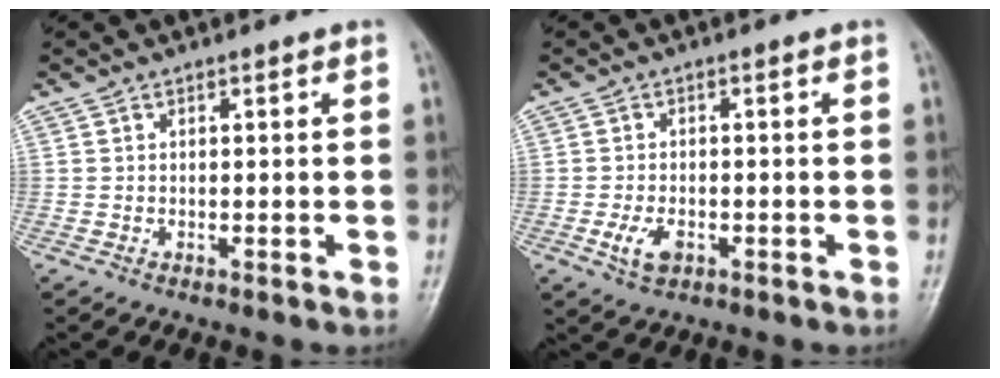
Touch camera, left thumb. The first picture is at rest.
{"total": 3.7, "force": [-1.6, 2.2, 2.5], "torque": [-0.049, 0.001, -0.025]}